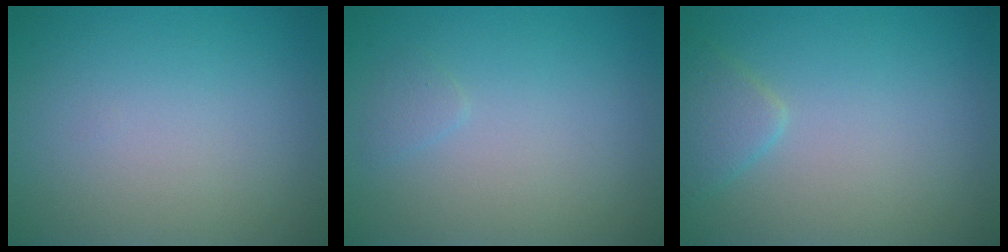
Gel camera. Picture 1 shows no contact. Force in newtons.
{"total": 0.7, "press": 0.7, "slide": 0.1}
{"total": 1.9, "press": 1.9, "slide": 0.1}